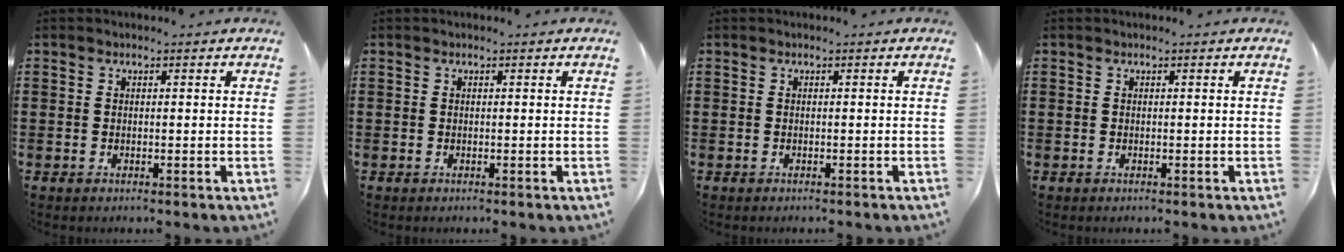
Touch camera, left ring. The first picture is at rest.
{"total": 0.0}
{"total": 0.0}
{"total": 0.0}